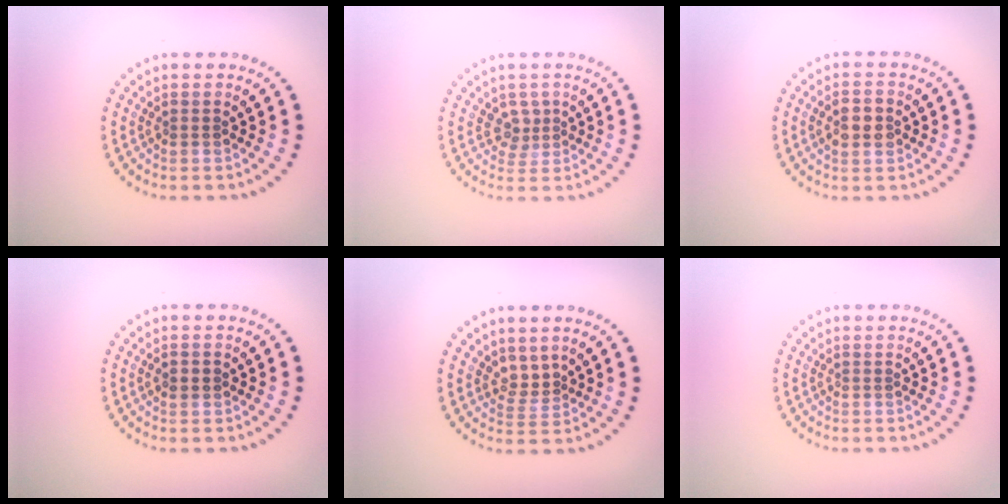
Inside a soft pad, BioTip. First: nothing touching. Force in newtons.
{"total": 1.9, "press": 1.4, "slide": 1.3}
{"total": 2.7, "press": 2.7, "slide": 0.1}
{"total": 1.5, "press": 1.5, "slide": 0.1}
{"total": 1.8, "press": 1.2, "slide": 1.4}
{"total": 0.0}